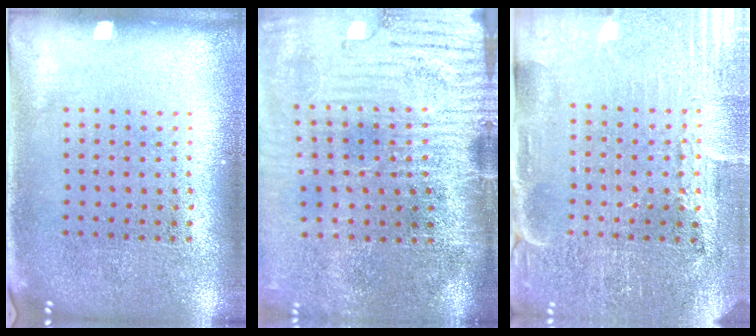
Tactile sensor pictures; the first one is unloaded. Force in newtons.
{"total": 4.8, "press": 4.0, "slide": 2.6}
{"total": 3.8, "press": 3.7, "slide": 0.8}